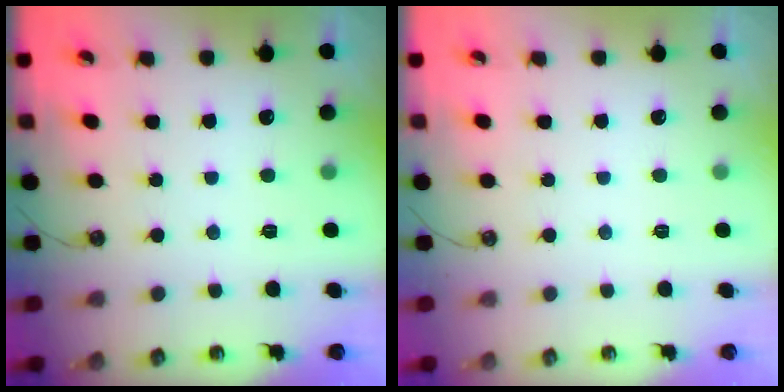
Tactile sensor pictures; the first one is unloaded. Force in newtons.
{"total": 0.0}